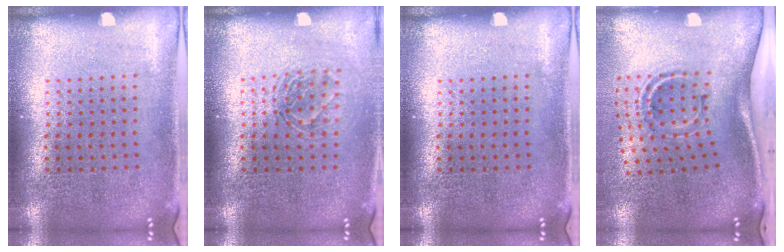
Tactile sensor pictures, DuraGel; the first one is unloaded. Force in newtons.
{"total": 1.3, "press": 1.1, "slide": 0.6}
{"total": 0.0}
{"total": 2.2, "press": 1.2, "slide": 1.8}